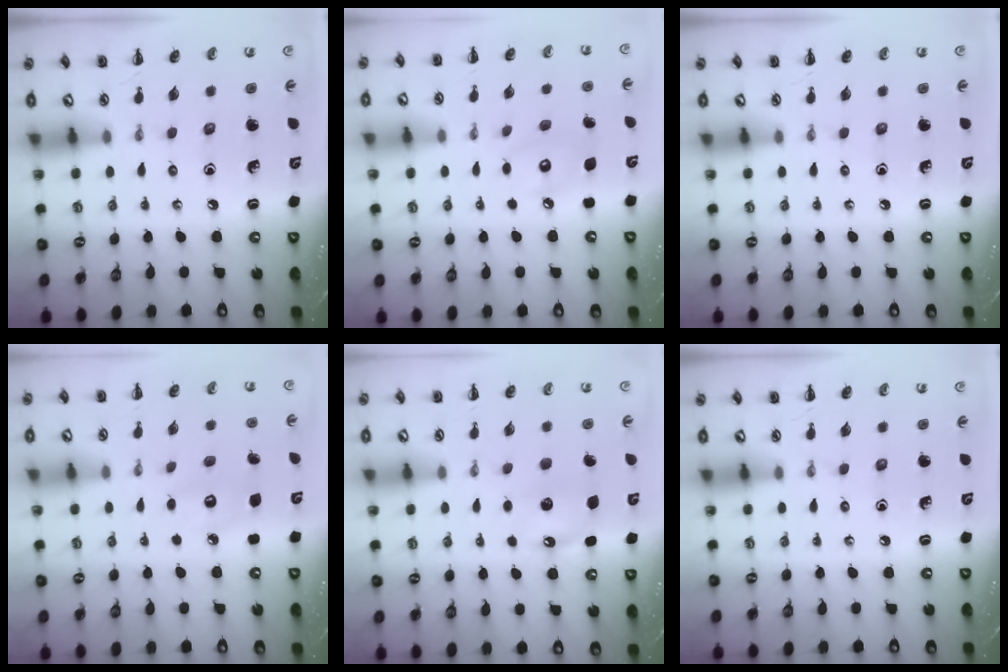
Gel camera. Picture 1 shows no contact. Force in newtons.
{"total": 6.2, "press": 6.0, "slide": 1.3}
{"total": 0.0}
{"total": 7.3, "press": 7.0, "slide": 2.0}
{"total": 6.0, "press": 5.7, "slide": 1.8}
{"total": 0.0}